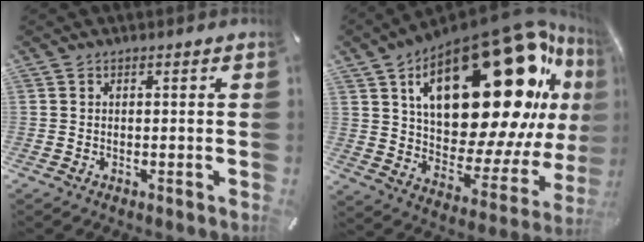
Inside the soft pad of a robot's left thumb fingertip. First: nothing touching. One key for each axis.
{"total": 35.6, "fx": 14.6, "fy": 16.4, "fz": 28.0, "tx": -0.433, "ty": -0.110, "tz": 0.264}